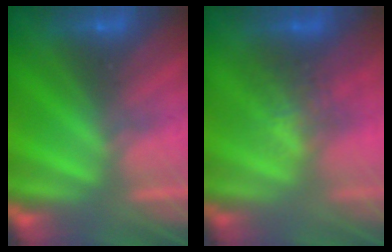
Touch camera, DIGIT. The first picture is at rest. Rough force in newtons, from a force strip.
{"total": 2.7}